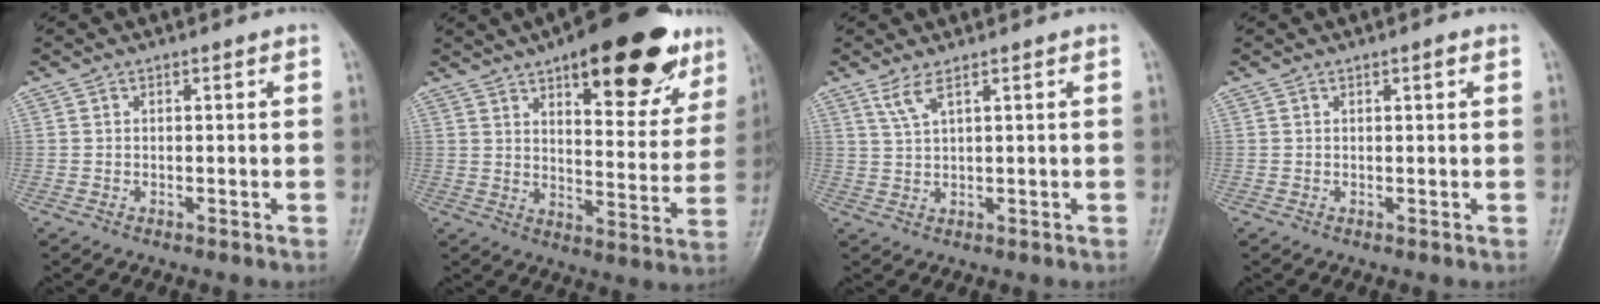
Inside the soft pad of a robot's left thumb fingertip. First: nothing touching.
{"total": 23.2, "force": [13.5, 8.9, 16.7], "torque": [-0.182, -0.039, 0.191]}
{"total": 2.9, "force": [1.8, 0.3, 2.2], "torque": [-0.056, -0.004, 0.046]}
{"total": 1.0, "force": [0.5, 0.2, 0.9], "torque": [-0.014, 0.001, 0.006]}